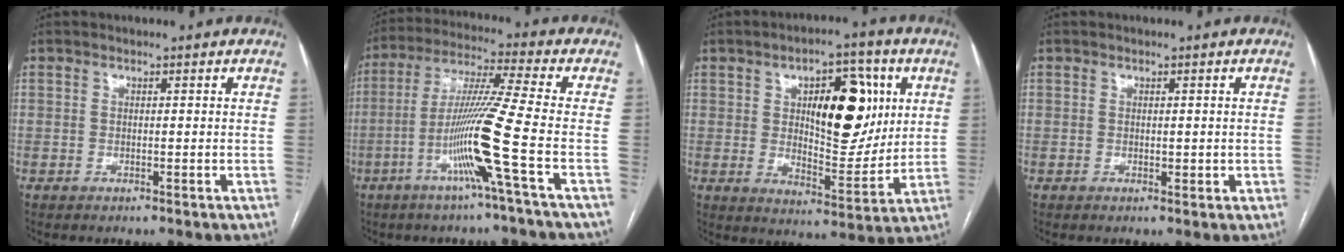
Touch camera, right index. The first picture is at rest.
{"total": 12.4, "force": [-4.3, -2.6, 11.3], "torque": [-0.222, -0.009, -0.089]}
{"total": 14.3, "force": [3.7, 5.9, 12.4], "torque": [-0.185, 0.016, 0.063]}
{"total": 1.2, "force": [-0.1, 0.8, 0.9], "torque": [-0.010, 0.000, 0.002]}